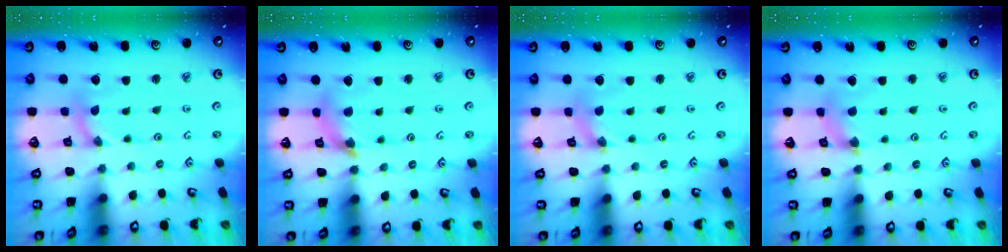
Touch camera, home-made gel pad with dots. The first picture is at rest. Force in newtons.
{"total": 7.3, "press": 7.3, "slide": 0.7}
{"total": 1.4, "press": 1.4, "slide": 0.0}
{"total": 2.7, "press": 2.7, "slide": 0.3}